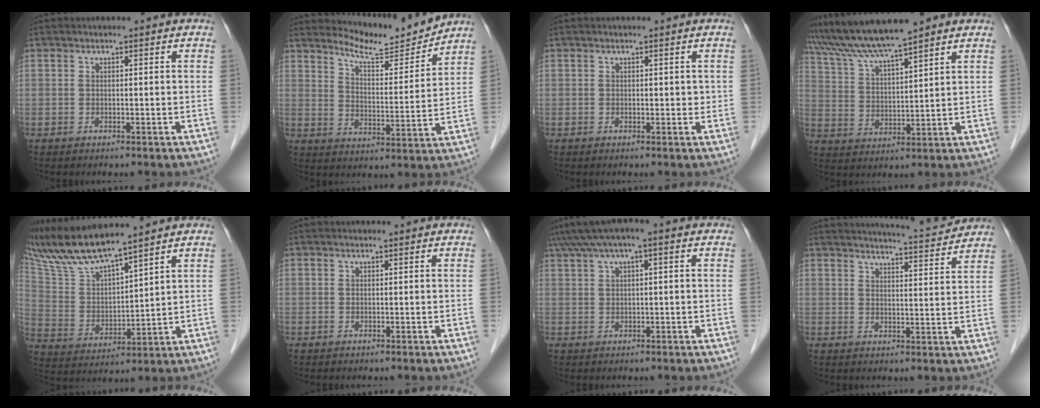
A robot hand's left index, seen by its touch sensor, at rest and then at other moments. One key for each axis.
{"total": 9.3, "fx": 9.3, "fy": -0.1, "fz": 1.0, "tx": -0.033, "ty": -0.015, "tz": 0.148}
{"total": 0.9, "fx": 0.3, "fy": 0.6, "fz": 0.6, "tx": 0.000, "ty": 0.001, "tz": 0.002}
{"total": 10.3, "fx": 9.1, "fy": -0.2, "fz": 4.9, "tx": -0.099, "ty": 0.026, "tz": 0.169}
{"total": 12.8, "fx": 11.6, "fy": -0.2, "fz": 5.5, "tx": -0.125, "ty": 0.010, "tz": 0.234}
{"total": 0.0}
{"total": 5.2, "fx": 2.8, "fy": 0.7, "fz": 4.3, "tx": -0.087, "ty": 0.033, "tz": 0.050}
{"total": 9.7, "fx": 9.4, "fy": -0.3, "fz": 2.4, "tx": -0.044, "ty": -0.002, "tz": 0.120}